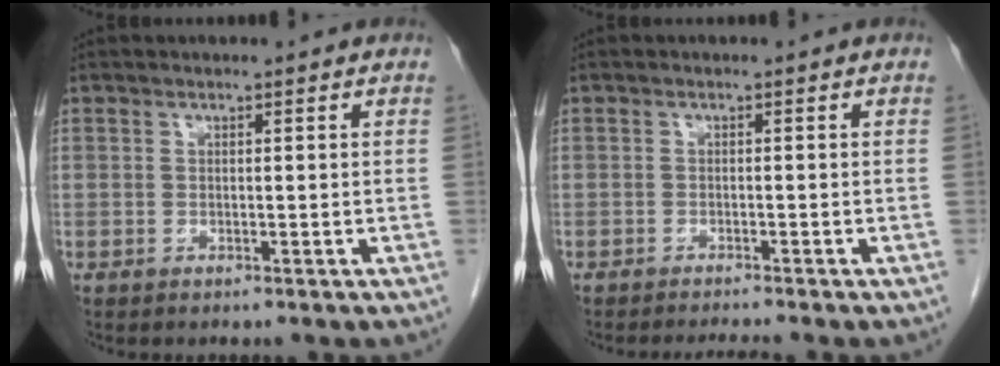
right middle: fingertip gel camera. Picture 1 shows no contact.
{"total": 2.3, "force": [-2.1, -0.8, 0.5], "torque": [-0.011, -0.009, -0.035]}